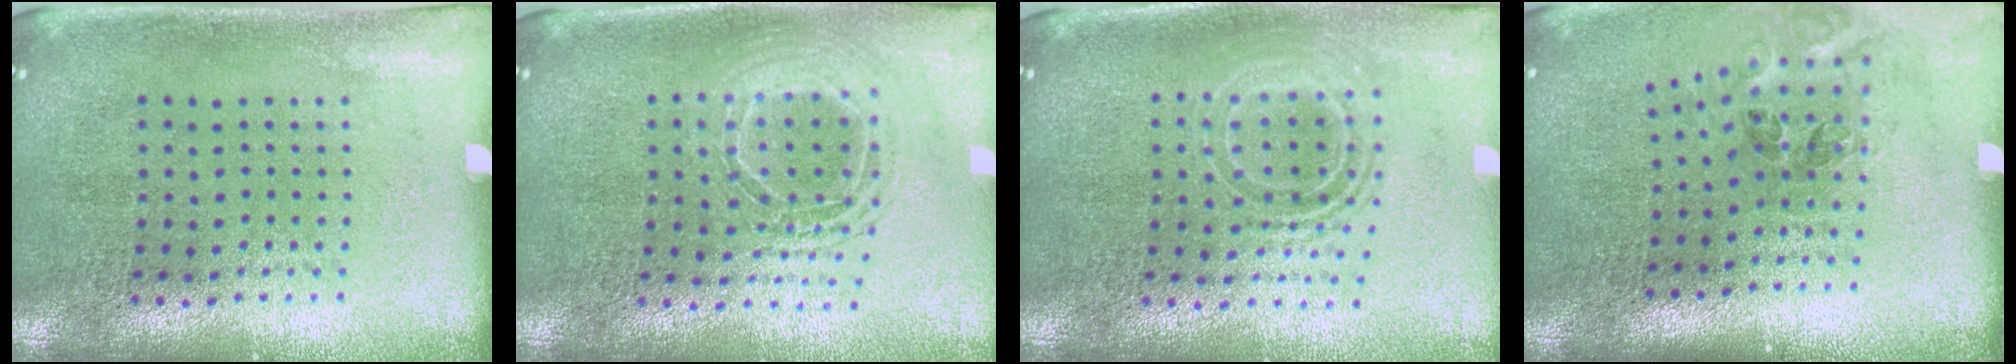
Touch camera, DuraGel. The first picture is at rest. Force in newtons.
{"total": 1.7, "press": 1.5, "slide": 0.9}
{"total": 1.7, "press": 1.3, "slide": 1.0}
{"total": 1.2, "press": 0.9, "slide": 0.7}